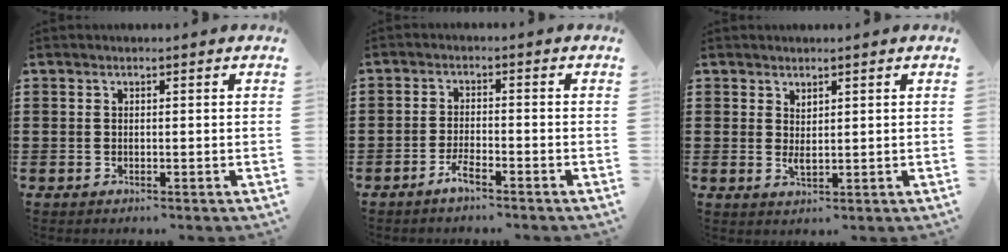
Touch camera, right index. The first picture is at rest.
{"total": 2.6, "force": [-2.0, 0.2, 1.6], "torque": [-0.036, 0.000, -0.040]}
{"total": 1.6, "force": [0.7, 0.6, 1.2], "torque": [-0.024, -0.002, 0.014]}